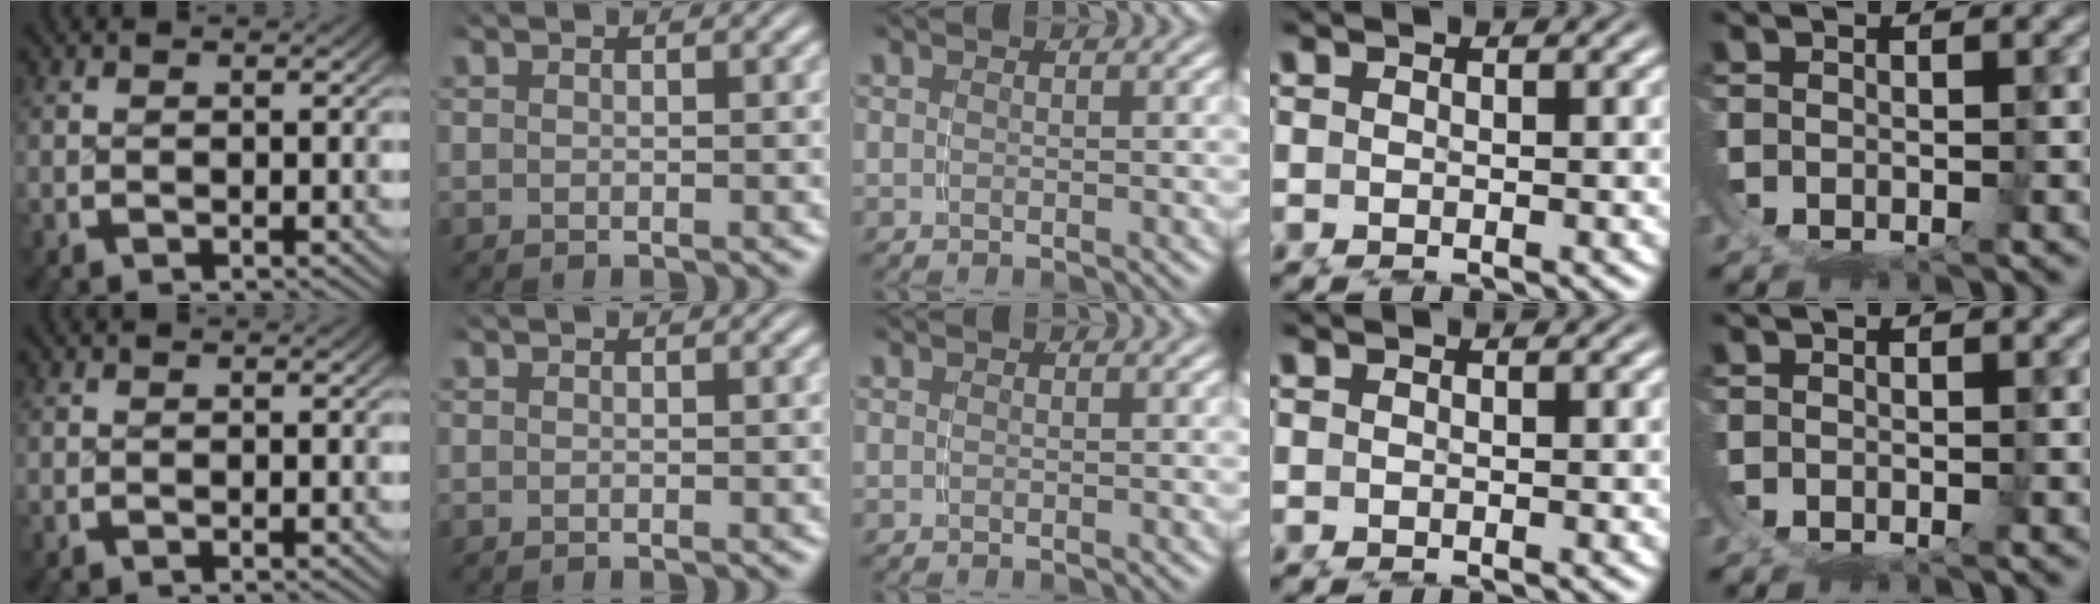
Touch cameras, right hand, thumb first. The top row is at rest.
{}